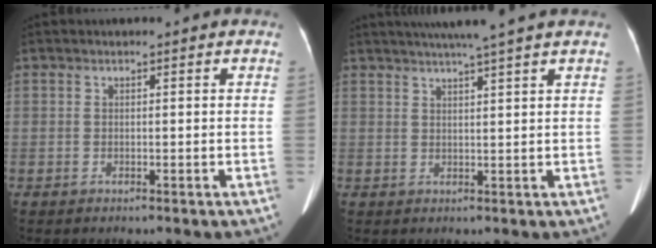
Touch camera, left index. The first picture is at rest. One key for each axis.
{"total": 7.4, "fx": 6.0, "fy": -1.3, "fz": 4.1, "tx": -0.062, "ty": 0.014, "tz": 0.079}